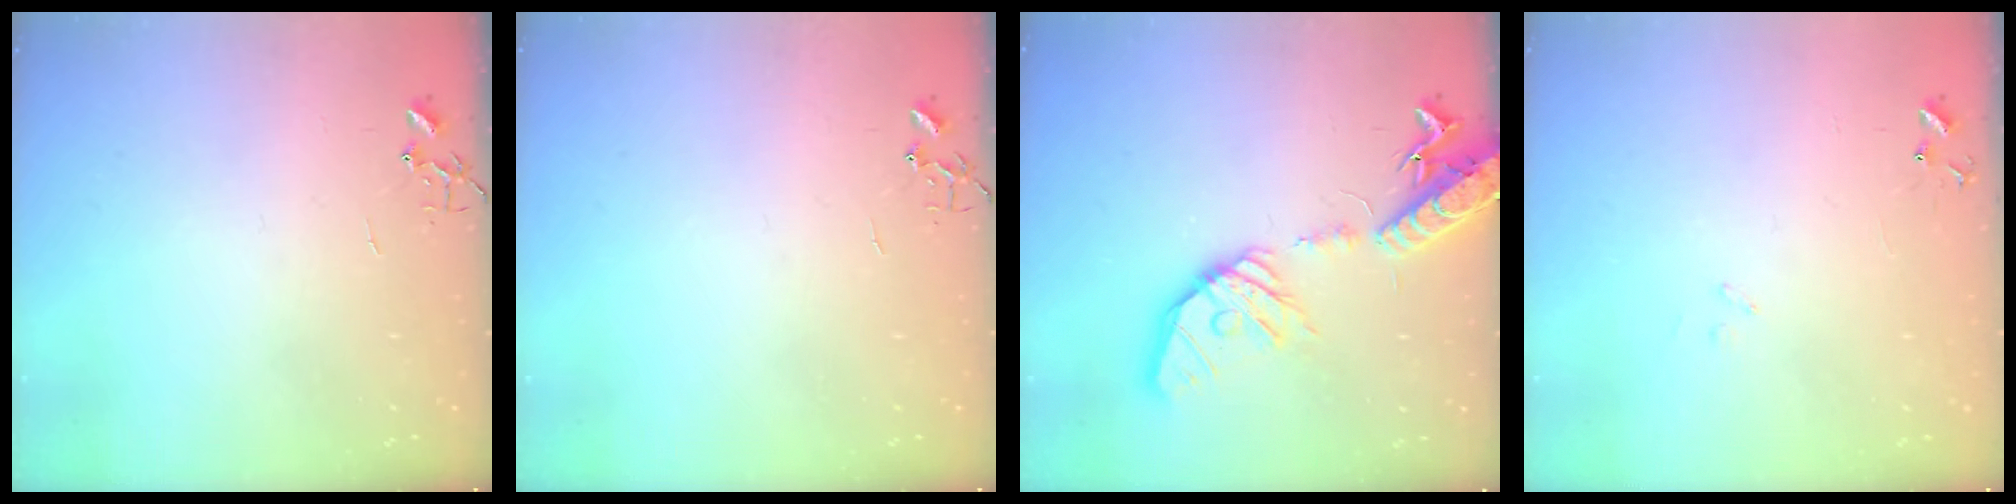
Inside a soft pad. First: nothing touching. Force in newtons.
{"total": 0.0}
{"total": 22.7, "press": 22.4, "slide": 3.7}
{"total": 7.8, "press": 7.8, "slide": 0.7}